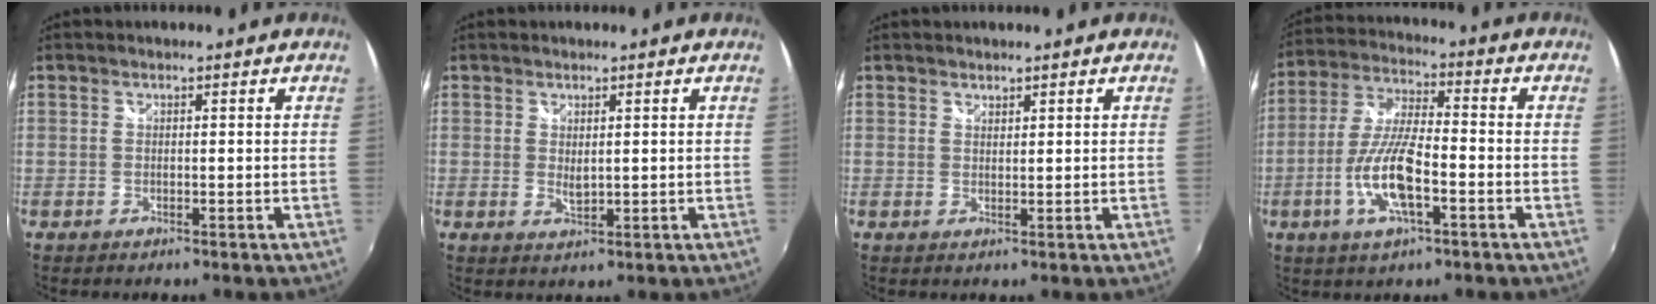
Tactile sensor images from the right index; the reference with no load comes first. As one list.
[{"total": 2.0, "force": [0.5, 1.0, 1.6], "torque": [-0.027, -0.004, 0.009]}, {"total": 1.0, "force": [0.9, 0.4, 0.1], "torque": [0.000, 0.001, 0.016]}, {"total": 11.9, "force": [-4.1, 3.2, 10.6], "torque": [-0.225, -0.003, -0.080]}]